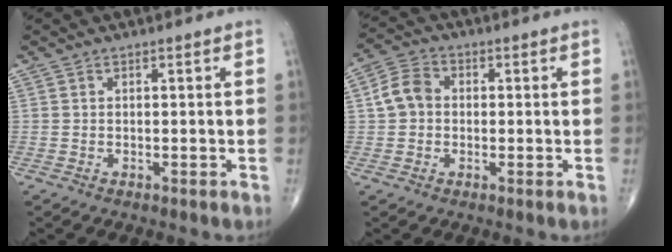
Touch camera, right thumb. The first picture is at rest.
{"total": 5.9, "force": [0.2, 4.7, 3.5], "torque": [-0.058, 0.017, -0.003]}